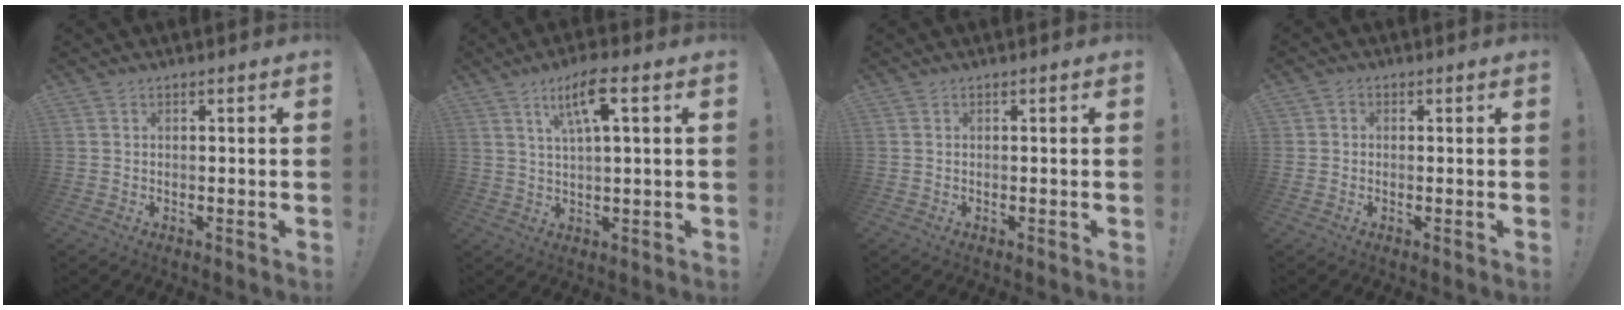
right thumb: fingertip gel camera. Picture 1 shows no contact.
{"total": 9.0, "force": [3.9, 1.9, 7.9], "torque": [-0.145, 0.002, 0.064]}
{"total": 0.0}
{"total": 1.3, "force": [-0.3, 1.2, 0.4], "torque": [-0.005, 0.003, -0.006]}